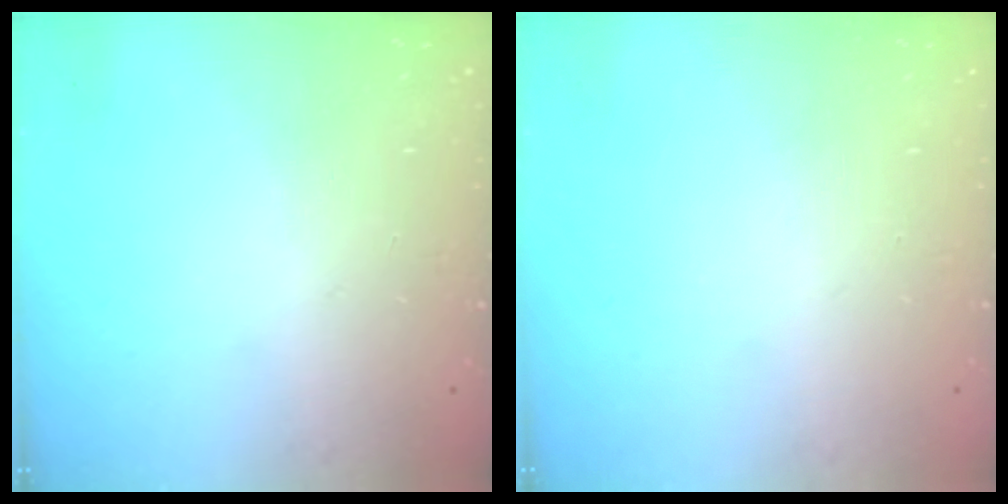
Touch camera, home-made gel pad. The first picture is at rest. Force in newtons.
{"total": 0.0}